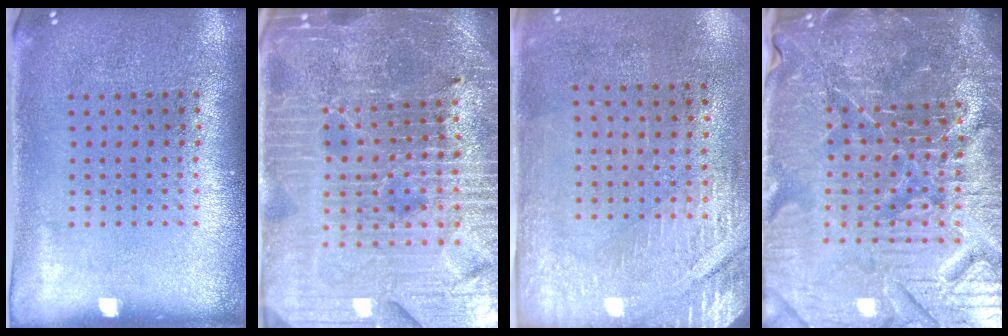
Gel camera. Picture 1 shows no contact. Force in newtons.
{"total": 5.1, "press": 4.8, "slide": 1.7}
{"total": 2.8, "press": 2.4, "slide": 1.4}
{"total": 6.6, "press": 5.9, "slide": 3.0}